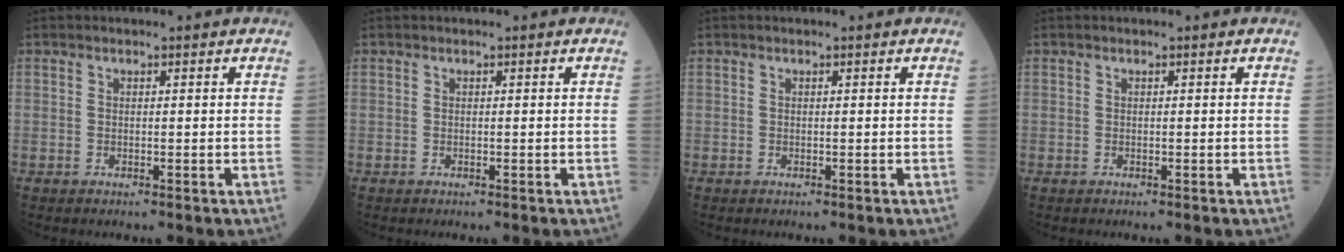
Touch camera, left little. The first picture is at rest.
{"total": 0.0}
{"total": 0.0}
{"total": 0.0}